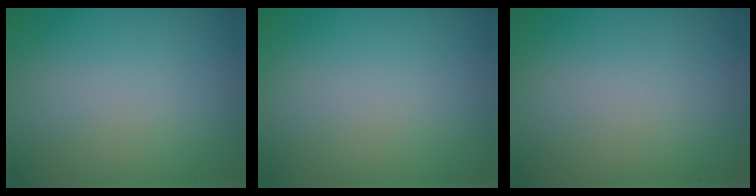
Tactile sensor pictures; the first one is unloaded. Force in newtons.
{"total": 0.0}
{"total": 0.0}